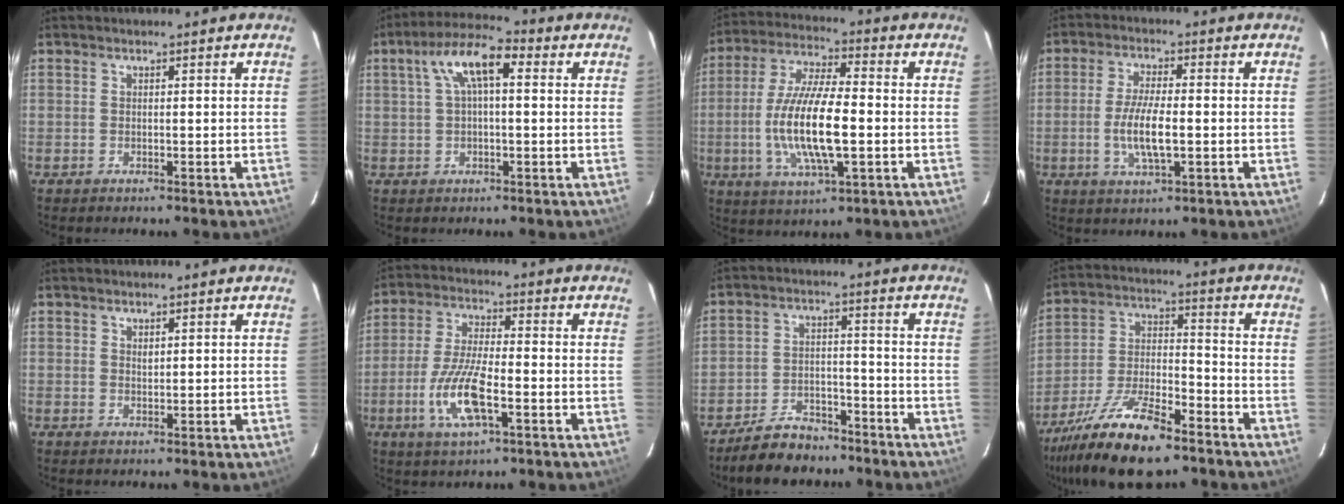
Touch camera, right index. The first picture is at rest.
{"total": 8.8, "force": [2.4, 3.4, 7.8], "torque": [-0.149, 0.030, 0.040]}
{"total": 15.3, "force": [-2.5, 4.1, 14.5], "torque": [-0.296, -0.005, -0.047]}
{"total": 7.9, "force": [-1.4, 2.1, 7.4], "torque": [-0.150, -0.005, -0.027]}
{"total": 0.9, "force": [0.5, 0.6, 0.4], "torque": [-0.006, 0.002, 0.011]}
{"total": 11.1, "force": [-4.0, 3.2, 9.9], "torque": [-0.208, -0.008, -0.078]}
{"total": 9.0, "force": [-7.4, 4.4, 2.7], "torque": [-0.074, 0.013, -0.110]}
{"total": 17.4, "force": [-12.6, 5.5, 10.7], "torque": [-0.219, -0.021, -0.228]}